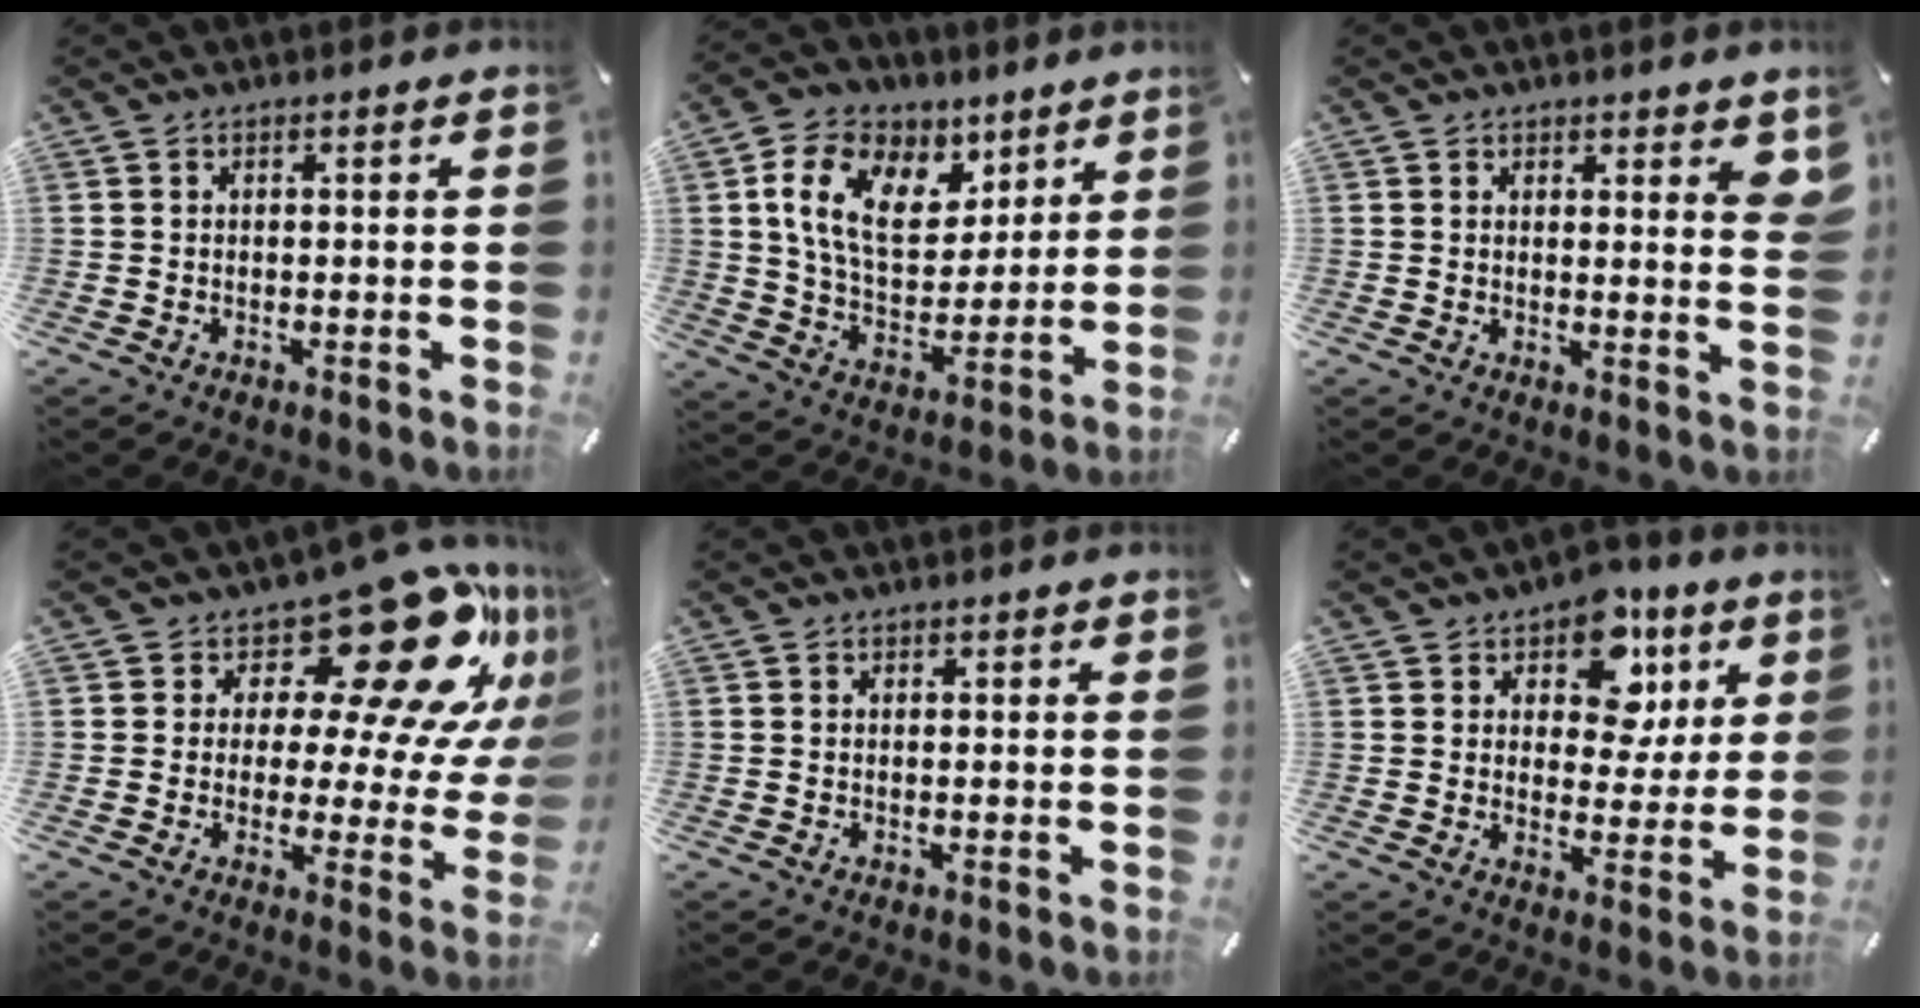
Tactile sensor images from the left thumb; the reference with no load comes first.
{"total": 15.6, "force": [7.1, 10.7, 8.9], "torque": [-0.161, -0.016, 0.136]}
{"total": 3.4, "force": [2.4, 1.3, 1.9], "torque": [-0.011, -0.014, 0.038]}
{"total": 20.9, "force": [12.5, 9.4, 13.8], "torque": [-0.176, -0.105, 0.204]}
{"total": 0.6, "force": [0.4, 0.3, 0.2], "torque": [0.005, -0.002, 0.006]}
{"total": 12.1, "force": [6.4, 8.2, 6.3], "torque": [-0.083, -0.034, 0.110]}